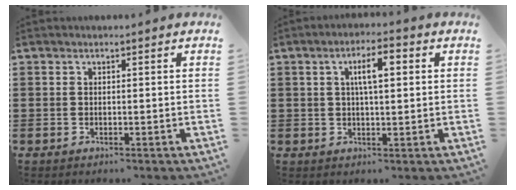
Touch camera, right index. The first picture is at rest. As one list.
[{"total": 5.3, "force": [1.2, 1.4, 4.9], "torque": [-0.089, 0.007, 0.016]}]